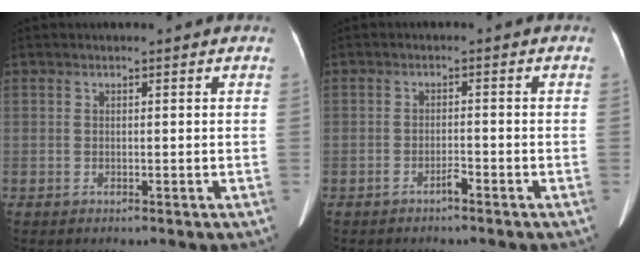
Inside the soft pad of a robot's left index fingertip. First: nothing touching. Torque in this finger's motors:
{"motor_torque": [0.35, 0.44, 0.12, 0.04]}